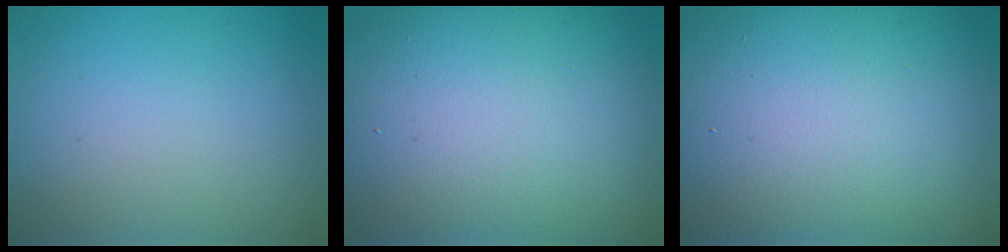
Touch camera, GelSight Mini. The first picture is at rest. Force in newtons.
{"total": 15.4, "press": 15.4, "slide": 0.8}
{"total": 19.8, "press": 19.8, "slide": 1.1}